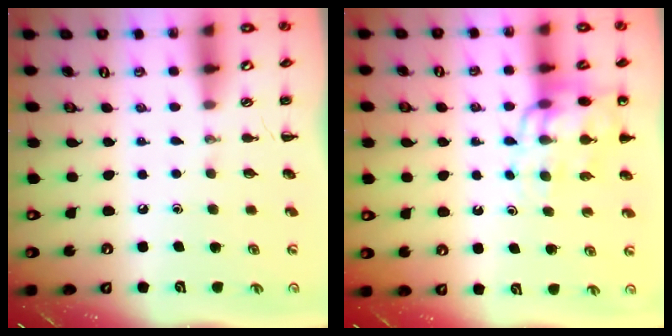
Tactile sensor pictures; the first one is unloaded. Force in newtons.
{"total": 12.6, "press": 12.1, "slide": 3.4}